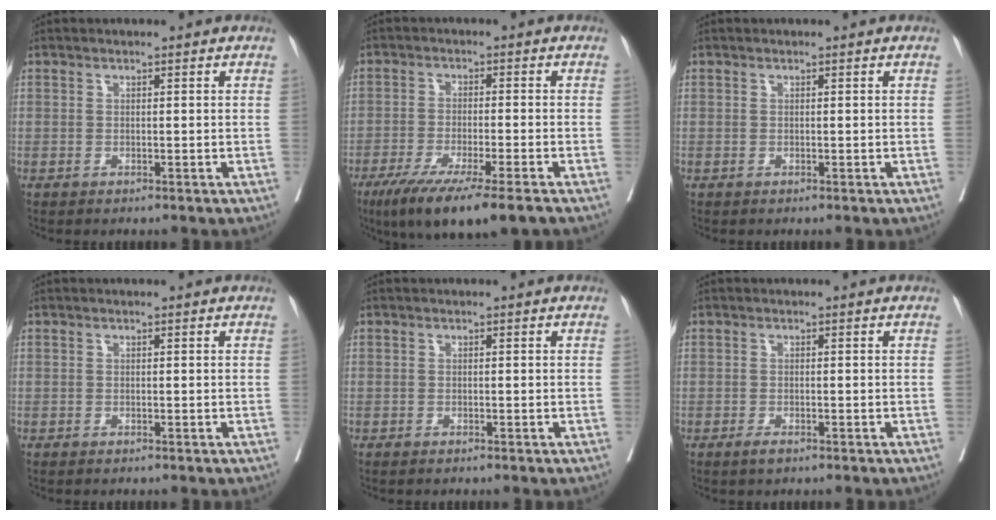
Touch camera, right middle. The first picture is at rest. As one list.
[{"total": 12.3, "force": [-8.6, 0.4, 8.8], "torque": [-0.137, -0.033, -0.140]}, {"total": 0.0}, {"total": 0.0}, {"total": 0.5, "force": [-0.5, 0.1, 0.2], "torque": [-0.008, -0.002, -0.009]}, {"total": 1.5, "force": [-1.0, 0.4, 1.0], "torque": [-0.018, -0.002, -0.016]}]